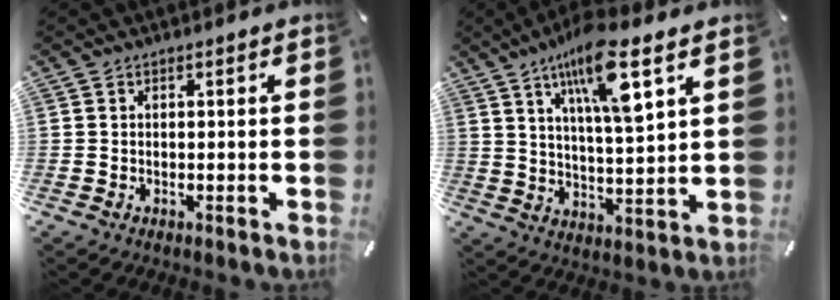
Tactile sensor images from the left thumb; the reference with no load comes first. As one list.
[{"total": 13.5, "force": [8.0, 3.0, 10.5], "torque": [-0.188, -0.029, 0.133]}]